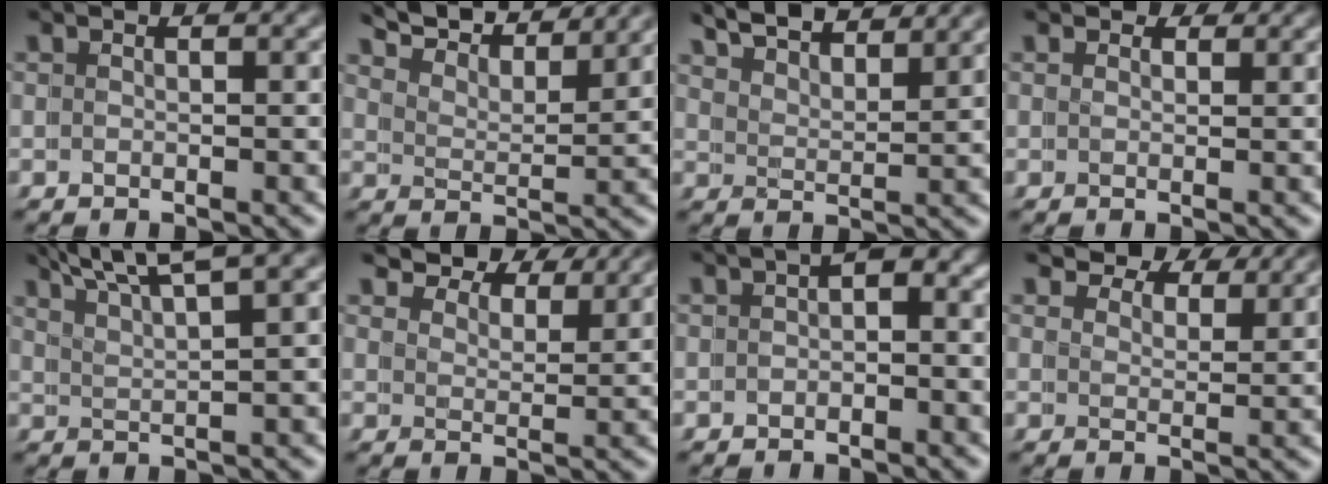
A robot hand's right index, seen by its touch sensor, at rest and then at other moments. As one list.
[{"total": 7.5, "force": [7.2, 0.5, 1.9], "torque": [-0.039, 0.019, 0.109]}, {"total": 5.4, "force": [5.3, 0.0, 1.1], "torque": [-0.023, 0.005, 0.085]}, {"total": 1.0, "force": [1.0, -0.1, -0.2], "torque": [-0.001, -0.004, 0.017]}, {"total": 5.1, "force": [4.4, -0.1, 2.4], "torque": [-0.035, 0.016, 0.072]}, {"total": 5.9, "force": [5.8, 0.4, 1.2], "torque": [-0.011, 0.012, 0.088]}, {"total": 2.4, "force": [0.2, 1.5, 1.8], "torque": [-0.015, 0.009, -0.006]}, {"total": 4.8, "force": [4.8, 0.1, 0.8], "torque": [-0.004, 0.004, 0.074]}]